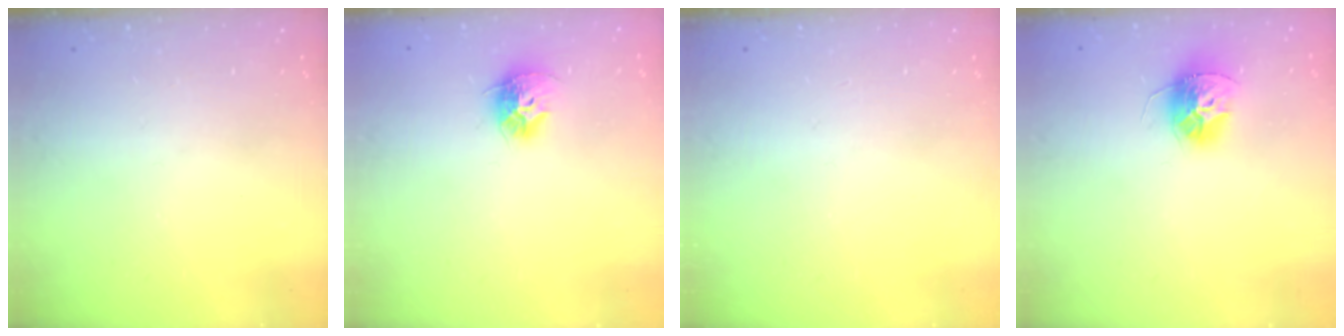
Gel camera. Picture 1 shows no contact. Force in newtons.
{"total": 9.9, "press": 9.8, "slide": 0.5}
{"total": 0.0}
{"total": 11.3, "press": 11.3, "slide": 0.7}